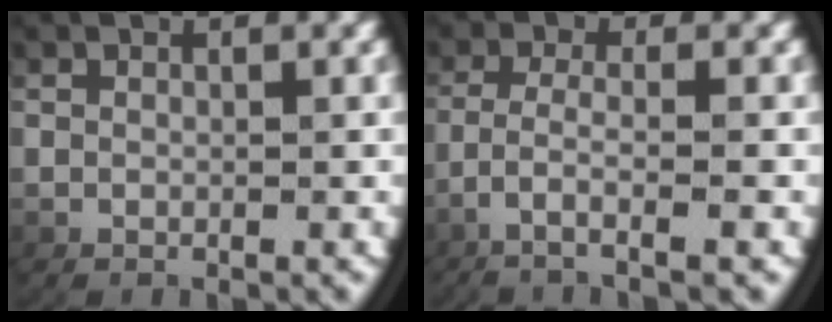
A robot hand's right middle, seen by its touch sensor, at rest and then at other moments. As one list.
[{"total": 3.7, "force": [-2.1, 0.5, 3.1], "torque": [-0.071, -0.013, -0.029]}]